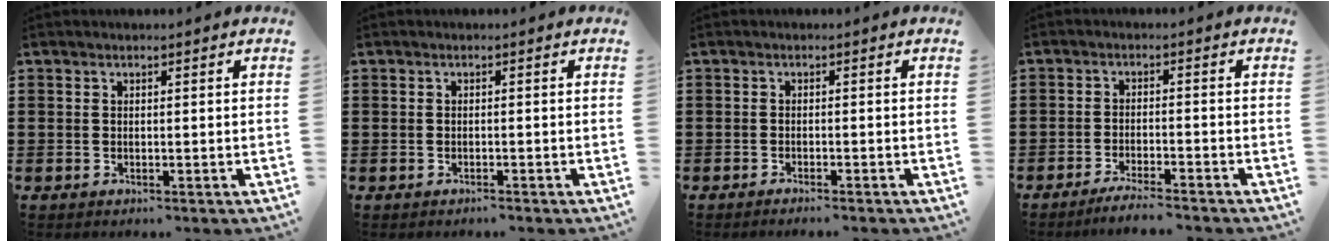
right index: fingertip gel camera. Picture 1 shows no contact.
{"total": 0.6, "force": [-0.6, 0.2, 0.0], "torque": [-0.002, 0.000, -0.013]}
{"total": 0.9, "force": [-0.8, -0.1, 0.3], "torque": [-0.007, -0.003, -0.016]}
{"total": 3.0, "force": [-2.8, -0.2, 1.0], "torque": [-0.019, 0.000, -0.055]}